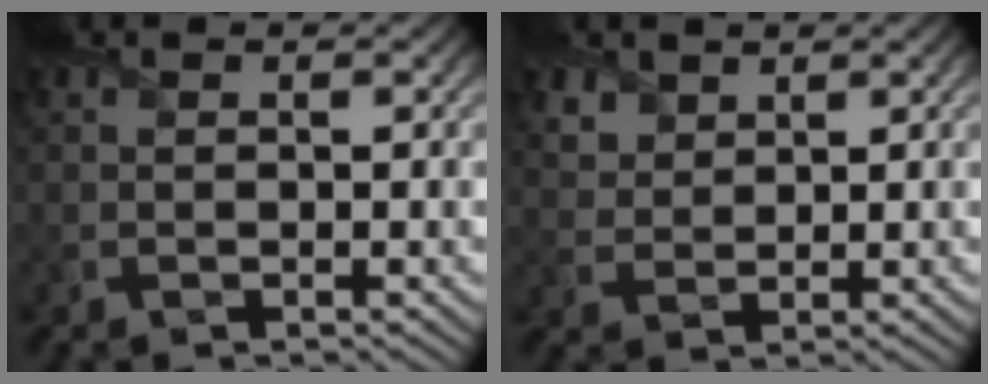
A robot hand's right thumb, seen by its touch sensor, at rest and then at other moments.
{"total": 3.0, "force": [2.1, 1.9, 0.9], "torque": [-0.034, -0.008, 0.052]}